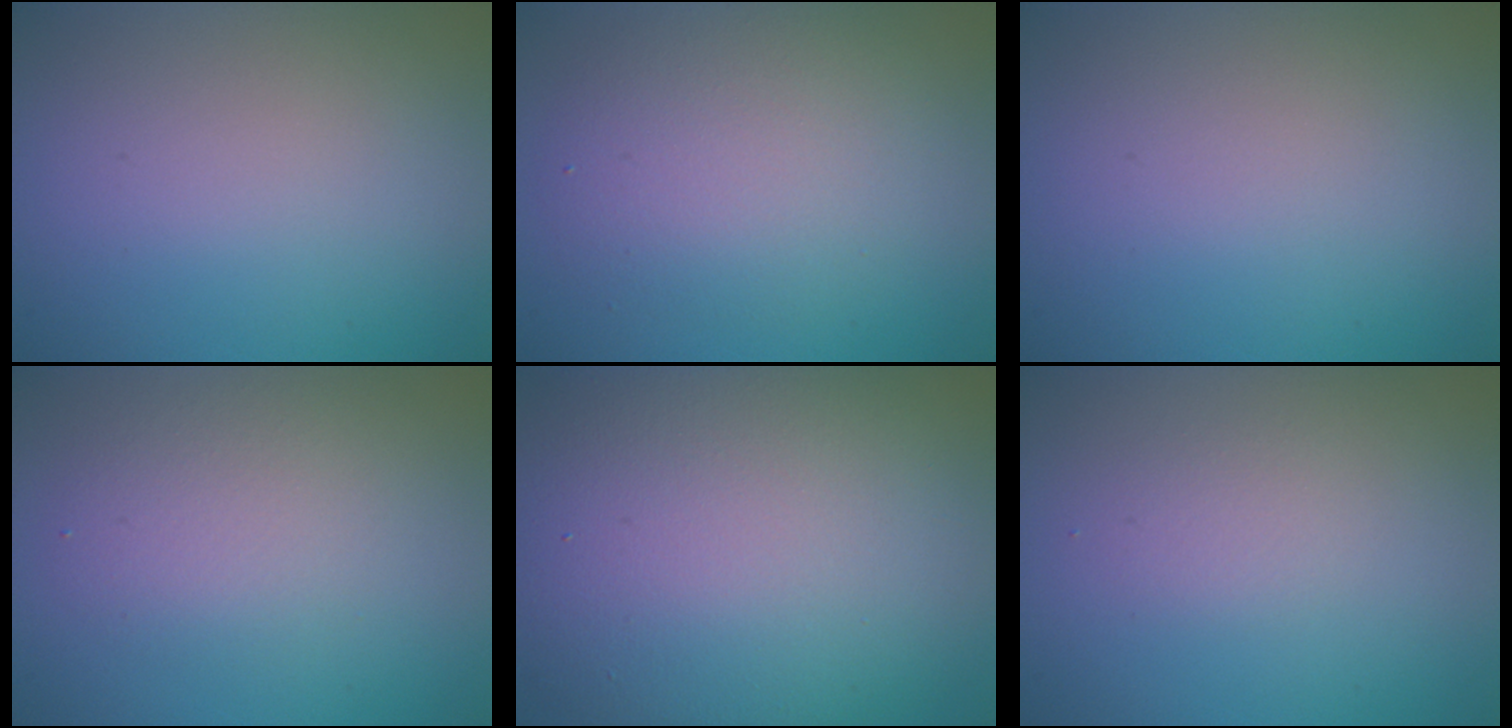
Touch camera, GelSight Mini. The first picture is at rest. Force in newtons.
{"total": 4.5, "press": 4.5, "slide": 0.1}
{"total": 0.0}
{"total": 2.8, "press": 2.8, "slide": 0.1}
{"total": 13.8, "press": 13.7, "slide": 1.3}
{"total": 1.1, "press": 1.1, "slide": 0.1}